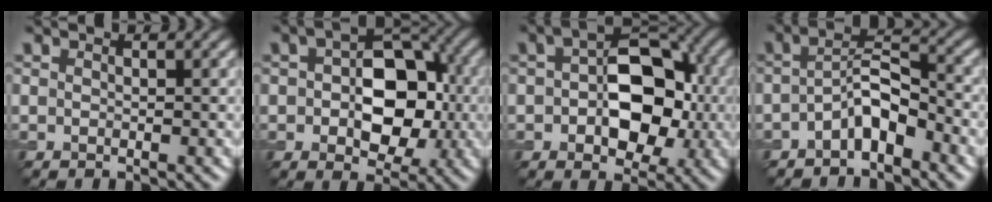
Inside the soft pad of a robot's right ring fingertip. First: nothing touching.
{"total": 8.0, "force": [-0.1, 5.3, 6.1], "torque": [-0.081, 0.010, -0.002]}
{"total": 8.5, "force": [-0.2, 5.3, 6.7], "torque": [-0.094, 0.014, -0.008]}
{"total": 3.6, "force": [-2.0, 1.2, 2.7], "torque": [-0.054, 0.015, -0.040]}